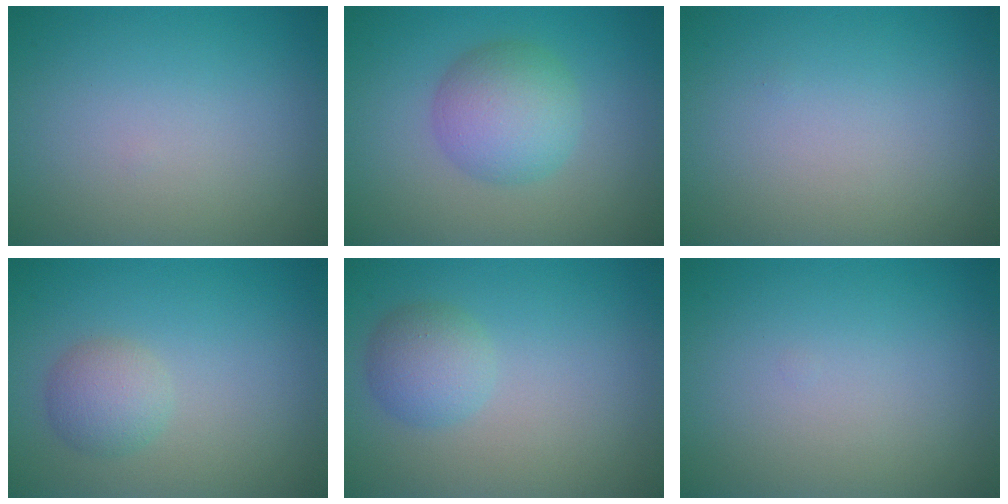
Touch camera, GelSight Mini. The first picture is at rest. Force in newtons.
{"total": 4.7, "press": 4.7, "slide": 0.1}
{"total": 0.0}
{"total": 2.4, "press": 2.4, "slide": 0.0}
{"total": 2.6, "press": 2.6, "slide": 0.1}
{"total": 0.0}